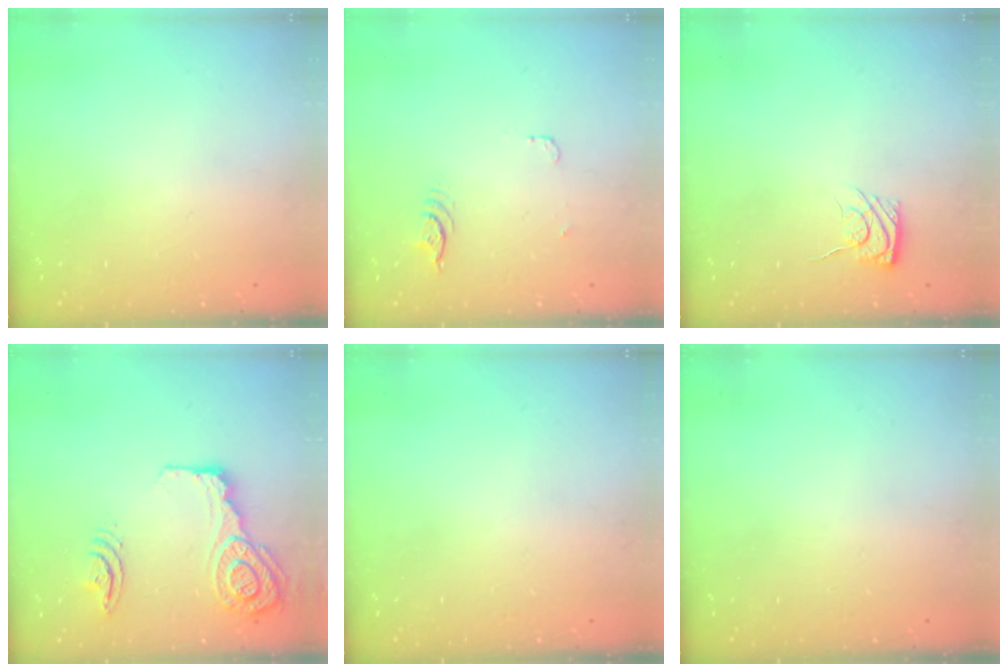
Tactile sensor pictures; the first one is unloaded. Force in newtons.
{"total": 4.4, "press": 4.1, "slide": 1.6}
{"total": 6.1, "press": 5.9, "slide": 1.6}
{"total": 17.9, "press": 17.6, "slide": 3.7}
{"total": 0.0}
{"total": 0.0}